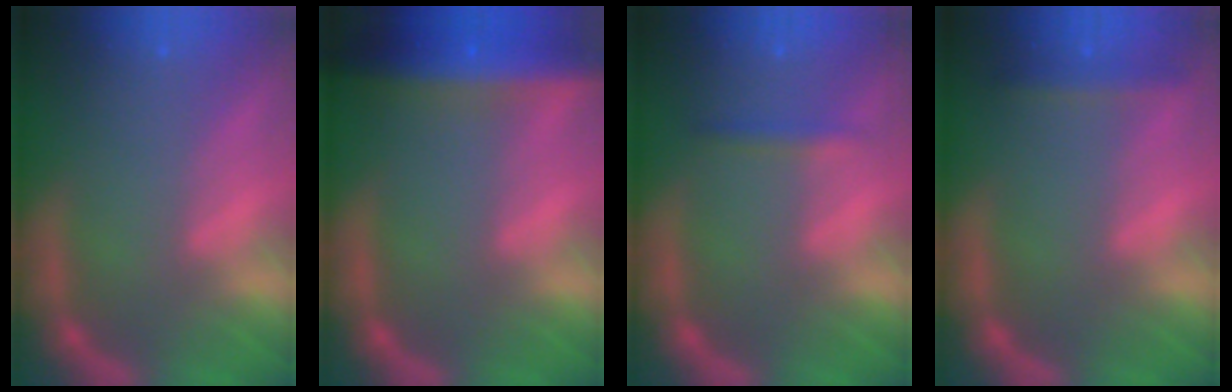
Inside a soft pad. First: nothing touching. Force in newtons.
{"total": 8.0}
{"total": 1.4}
{"total": 1.9}